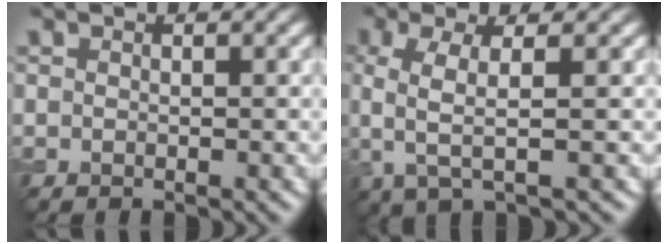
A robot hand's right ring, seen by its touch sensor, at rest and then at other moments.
{"total": 4.2, "force": [0.1, 1.2, 4.1], "torque": [-0.091, 0.002, -0.002]}